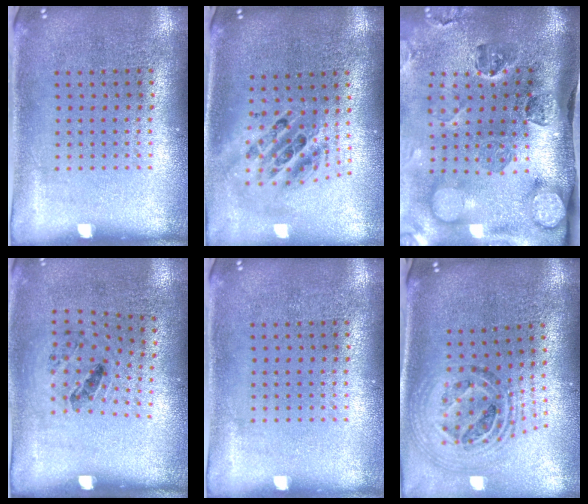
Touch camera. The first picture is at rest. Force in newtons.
{"total": 2.0, "press": 1.5, "slide": 1.3}
{"total": 4.3, "press": 3.1, "slide": 2.9}
{"total": 1.4, "press": 0.8, "slide": 1.2}
{"total": 0.0}
{"total": 1.7, "press": 1.5, "slide": 0.8}